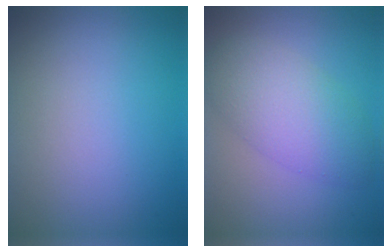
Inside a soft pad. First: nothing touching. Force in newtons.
{"total": 5.4, "press": 5.4, "slide": 0.3}